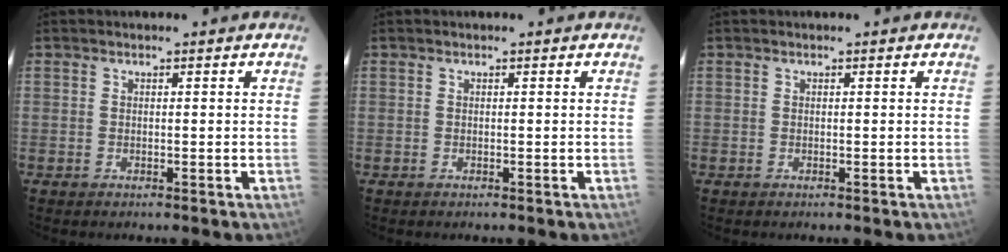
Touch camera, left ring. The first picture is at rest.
{"total": 0.0}
{"total": 0.0}